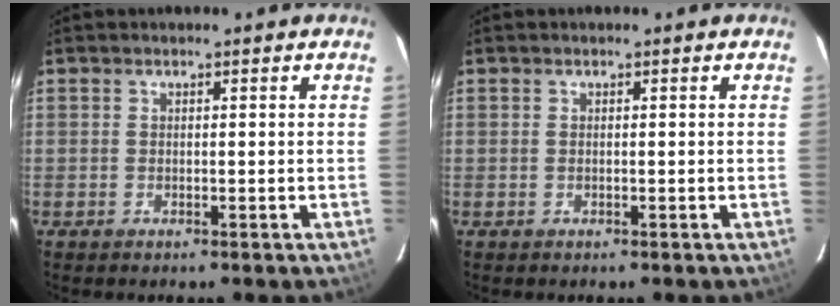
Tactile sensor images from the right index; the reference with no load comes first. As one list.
[{"total": 0.0}]